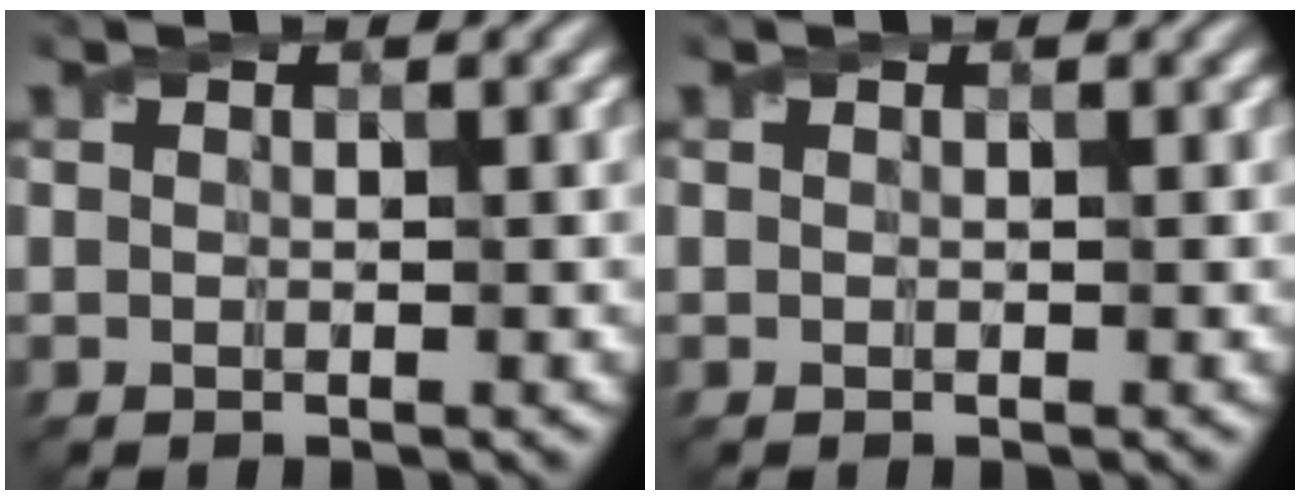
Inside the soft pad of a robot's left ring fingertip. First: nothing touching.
{"total": 0.0}